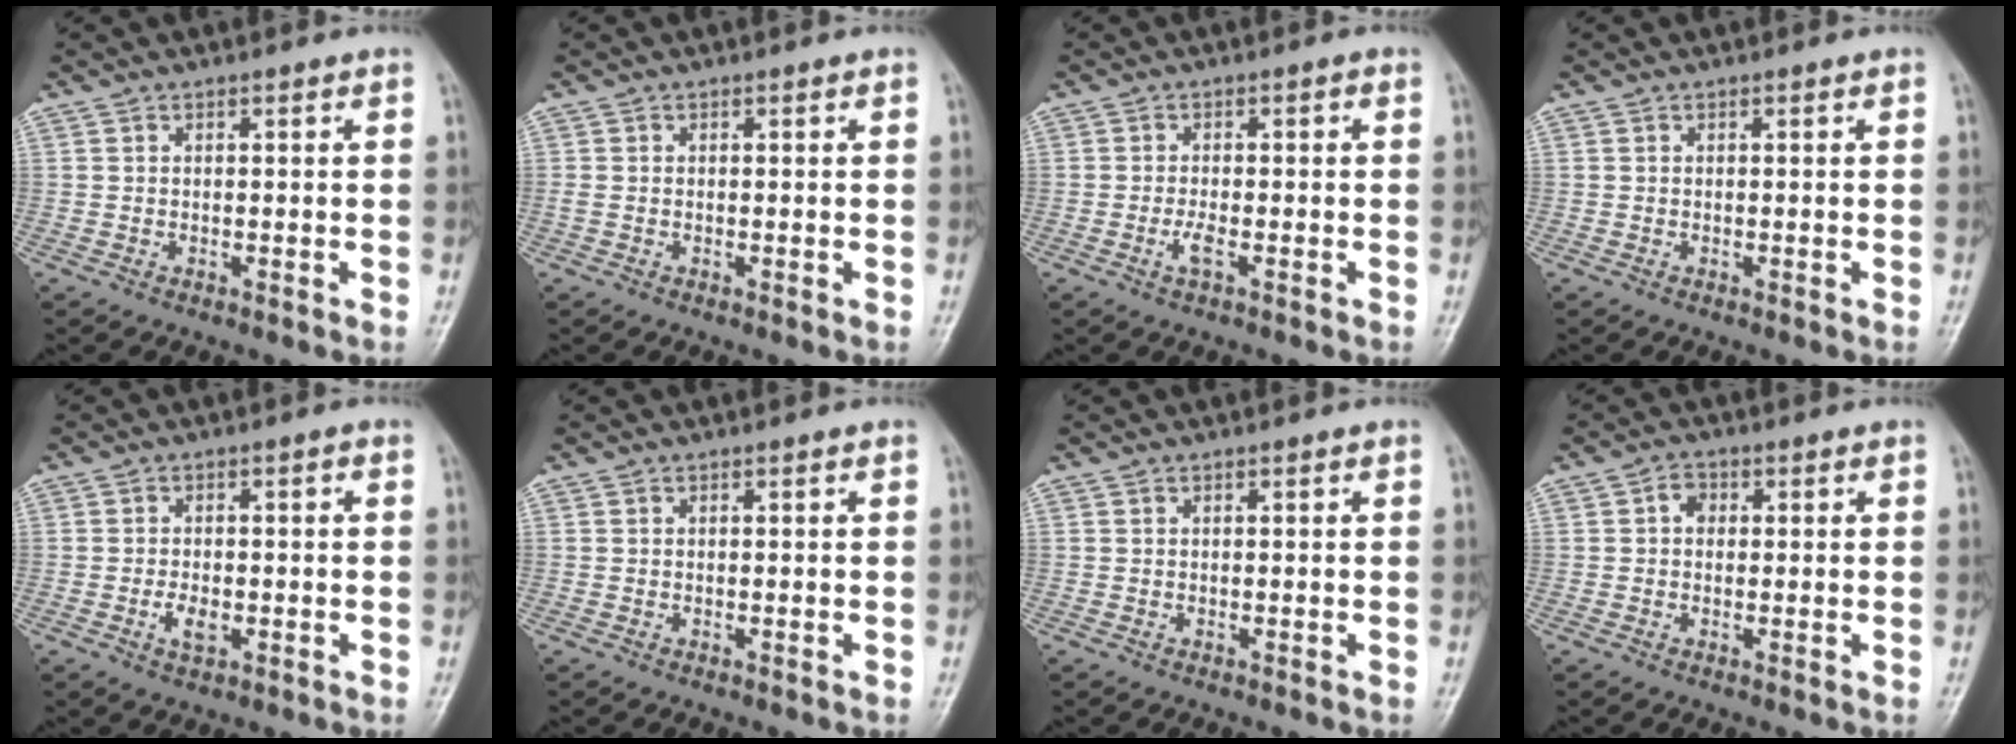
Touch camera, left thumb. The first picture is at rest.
{"total": 1.0, "force": [-0.2, 0.7, 0.7], "torque": [-0.016, -0.002, -0.005]}
{"total": 3.0, "force": [-0.9, 1.1, 2.7], "torque": [-0.051, 0.006, -0.020]}
{"total": 0.0}
{"total": 3.9, "force": [-1.1, 2.2, 3.0], "torque": [-0.045, 0.005, -0.020]}
{"total": 0.0}
{"total": 0.0}
{"total": 2.6, "force": [0.2, 2.2, 1.4], "torque": [-0.008, 0.007, -0.004]}